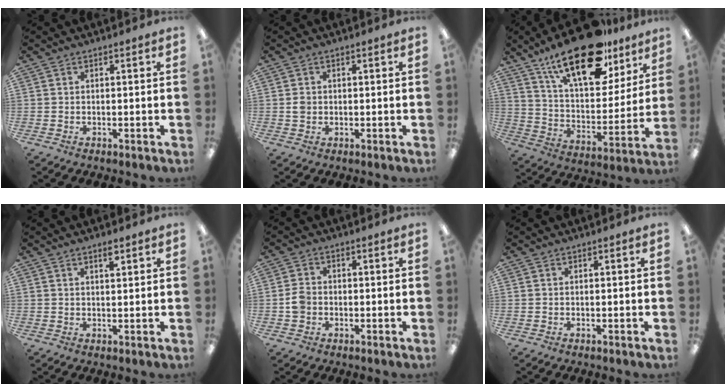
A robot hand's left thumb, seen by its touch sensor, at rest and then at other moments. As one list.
[{"total": 1.8, "force": [0.1, 1.6, 0.7], "torque": [-0.007, 0.002, -0.002]}, {"total": 23.9, "force": [16.2, 10.0, 14.5], "torque": [-0.234, -0.091, 0.278]}, {"total": 2.5, "force": [1.8, 0.6, 1.5], "torque": [-0.018, -0.006, 0.029]}, {"total": 3.6, "force": [-0.9, 3.0, 1.7], "torque": [-0.028, 0.009, -0.016]}, {"total": 0.0}]